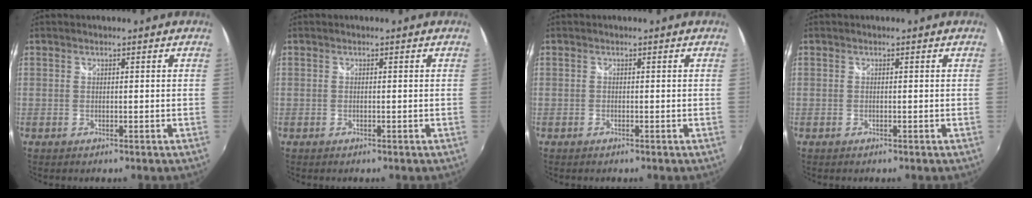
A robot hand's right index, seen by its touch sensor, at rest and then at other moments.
{"total": 0.0}
{"total": 0.0}
{"total": 0.0}